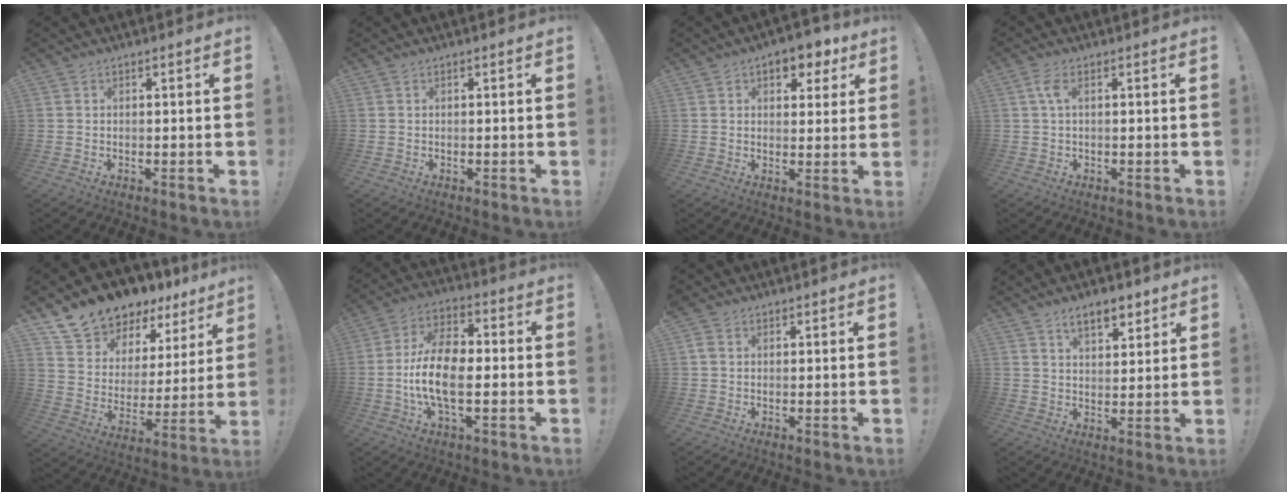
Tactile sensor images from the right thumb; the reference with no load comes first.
{"total": 0.0}
{"total": 7.3, "force": [4.0, 4.5, 4.1], "torque": [-0.037, -0.019, 0.068]}
{"total": 3.1, "force": [0.6, 1.0, 2.9], "torque": [-0.059, 0.004, 0.011]}
{"total": 11.0, "force": [9.9, 4.6, 1.7], "torque": [-0.047, -0.088, 0.184]}
{"total": 14.4, "force": [-2.5, 7.1, 12.2], "torque": [-0.240, 0.007, -0.046]}
{"total": 2.8, "force": [1.1, 2.0, 1.6], "torque": [-0.030, 0.004, 0.021]}
{"total": 7.6, "force": [5.1, 3.4, 4.5], "torque": [-0.063, -0.019, 0.090]}